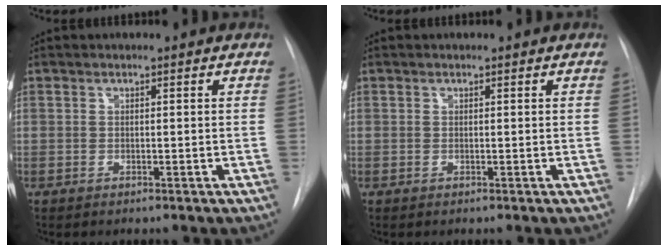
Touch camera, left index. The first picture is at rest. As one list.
[{"total": 0.0}]